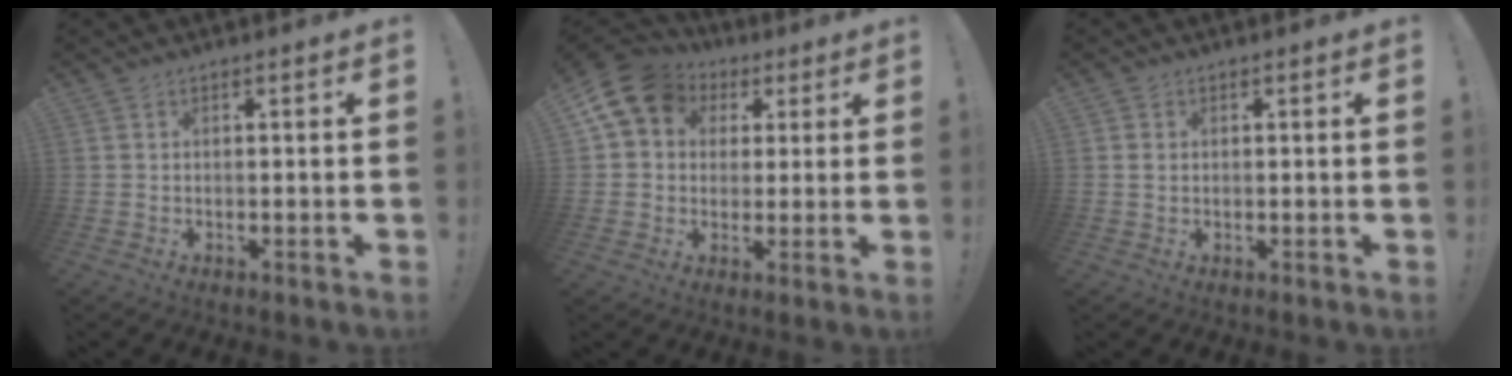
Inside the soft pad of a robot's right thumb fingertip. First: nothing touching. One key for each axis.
{"total": 12.4, "fx": 4.6, "fy": 9.9, "fz": 5.8, "tx": -0.090, "ty": -0.011, "tz": 0.094}
{"total": 1.1, "fx": 0.3, "fy": 1.0, "fz": 0.4, "tx": -0.003, "ty": 0.002, "tz": 0.006}